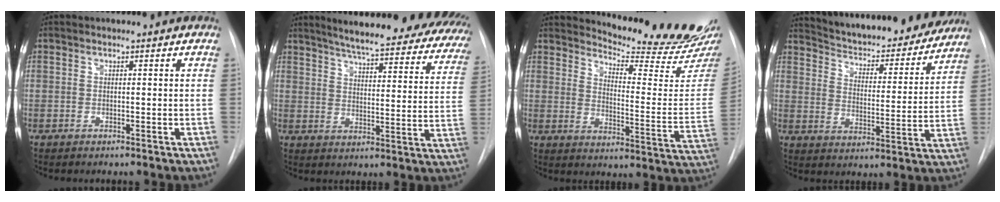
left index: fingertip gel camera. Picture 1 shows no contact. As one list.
[{"total": 28.3, "force": [24.7, 5.1, 12.8], "torque": [-0.182, -0.070, 0.281]}, {"total": 18.4, "force": [17.5, -0.4, 5.7], "torque": [-0.089, -0.131, 0.212]}, {"total": 22.5, "force": [20.5, 5.1, 7.7], "torque": [-0.121, -0.030, 0.273]}]